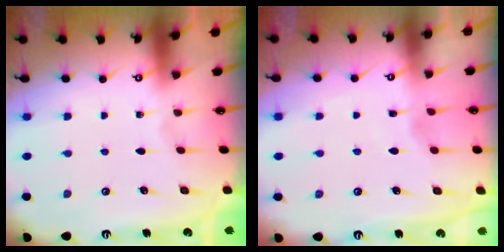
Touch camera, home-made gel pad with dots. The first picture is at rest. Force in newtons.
{"total": 2.9, "press": 2.9, "slide": 0.4}